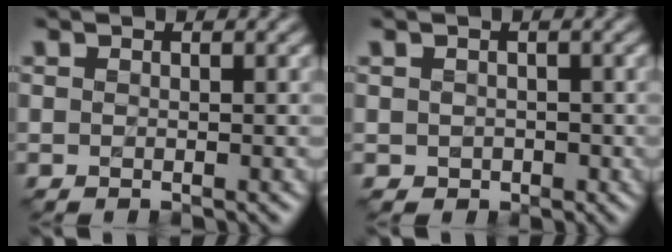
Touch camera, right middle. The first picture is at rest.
{"total": 1.8, "force": [-0.5, 1.5, 0.7], "torque": [-0.020, -0.001, -0.008]}